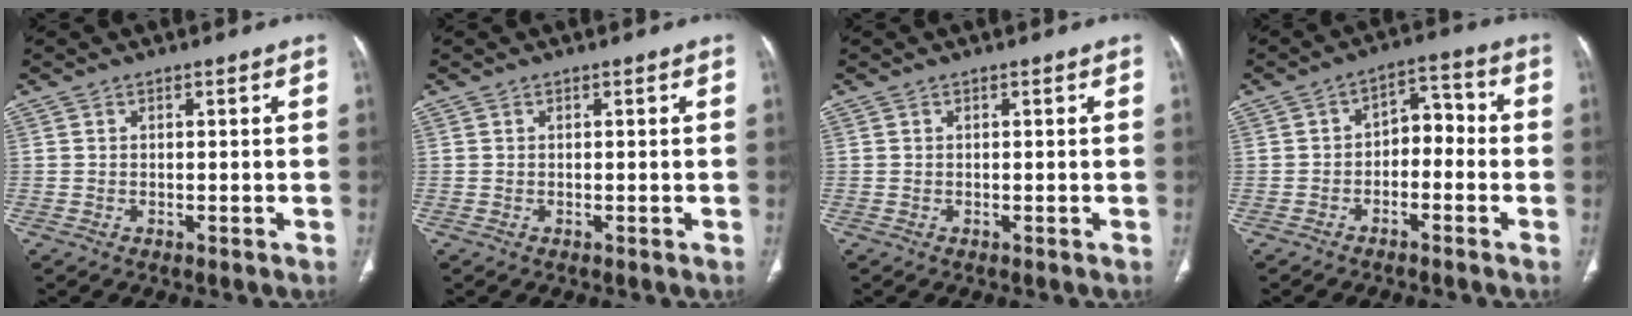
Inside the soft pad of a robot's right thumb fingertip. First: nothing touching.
{"total": 0.0}
{"total": 0.0}
{"total": 6.3, "force": [-1.8, 4.3, 4.2], "torque": [-0.038, 0.043, -0.040]}